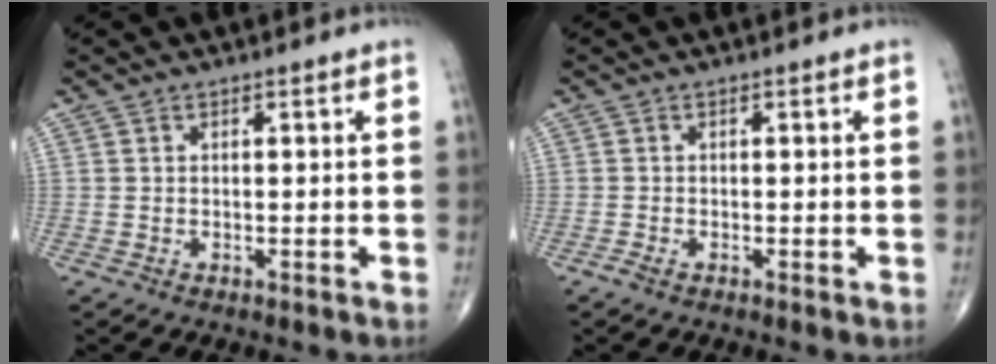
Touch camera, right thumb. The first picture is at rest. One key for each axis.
{"total": 1.0, "fx": -0.6, "fy": 0.3, "fz": 0.8, "tx": -0.021, "ty": -0.003, "tz": -0.018}